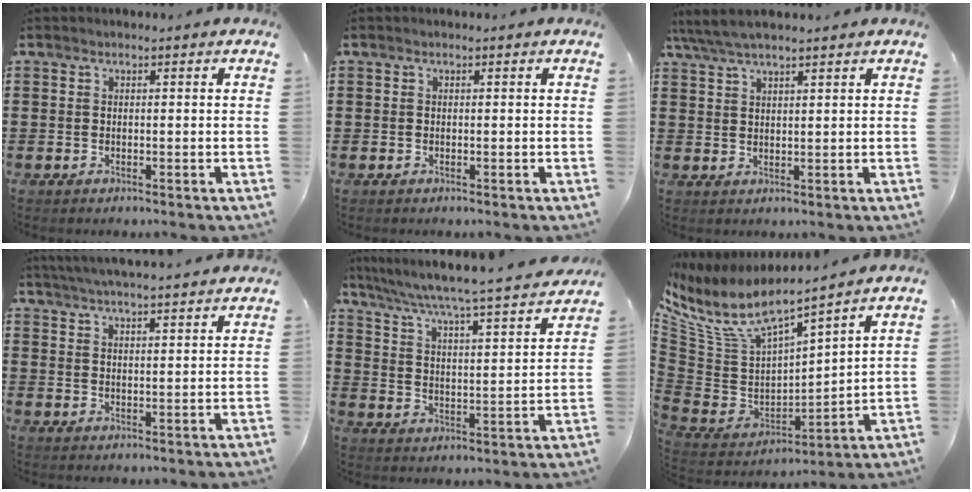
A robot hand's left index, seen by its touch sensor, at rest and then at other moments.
{"total": 0.0}
{"total": 3.8, "force": [3.2, 0.4, 2.0], "torque": [-0.046, -0.001, 0.059]}
{"total": 4.0, "force": [3.8, -0.5, 0.9], "torque": [-0.030, -0.017, 0.067]}
{"total": 4.5, "force": [4.1, -0.5, 2.0], "torque": [-0.060, -0.046, 0.055]}
{"total": 7.0, "force": [5.3, 2.0, 4.0], "torque": [-0.111, -0.046, 0.088]}